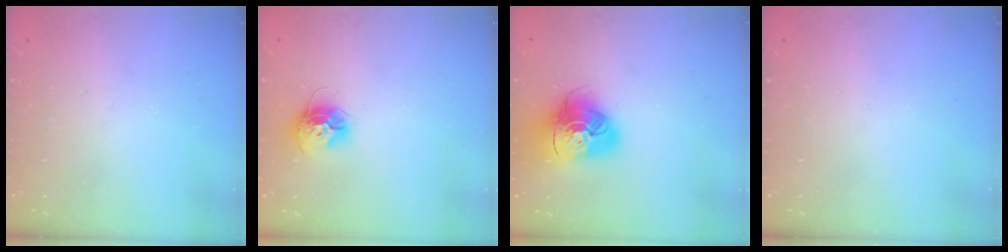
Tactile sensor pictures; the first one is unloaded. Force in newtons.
{"total": 10.5, "press": 10.4, "slide": 0.9}
{"total": 14.4, "press": 14.3, "slide": 1.8}
{"total": 0.0}